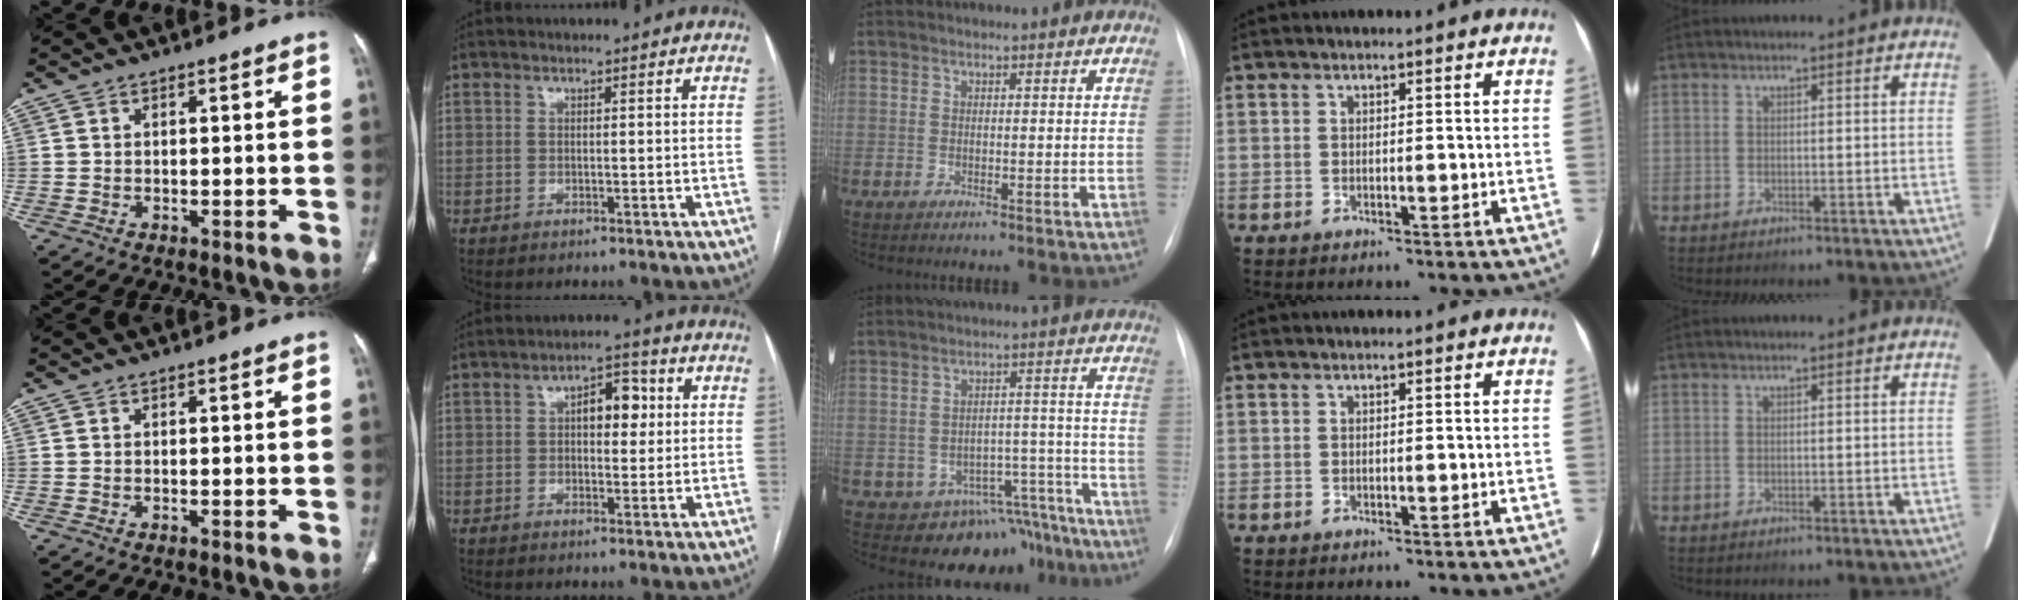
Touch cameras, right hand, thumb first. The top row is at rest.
{"index": {"total": 5.7, "force": [1.1, 2.9, 4.8], "torque": [-0.070, 0.020, 0.015]}, "middle": {"total": 11.2, "force": [-9.1, 6.6, 1.1], "torque": [0.021, 0.055, -0.110]}}